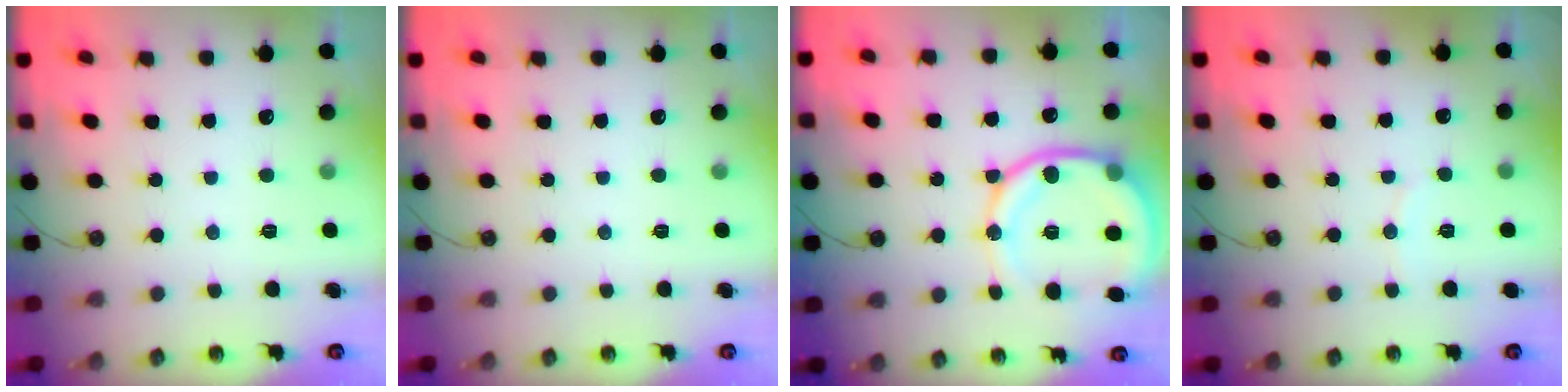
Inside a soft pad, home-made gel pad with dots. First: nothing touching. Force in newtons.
{"total": 0.0}
{"total": 14.2, "press": 14.2, "slide": 1.3}
{"total": 3.3, "press": 3.2, "slide": 0.4}